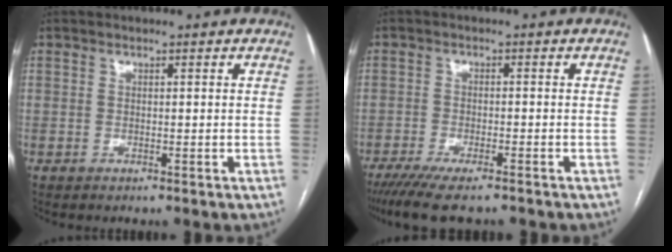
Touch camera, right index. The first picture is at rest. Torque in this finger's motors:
{"motor_torque": [0.99, -1.10, 0.43, 0.13]}